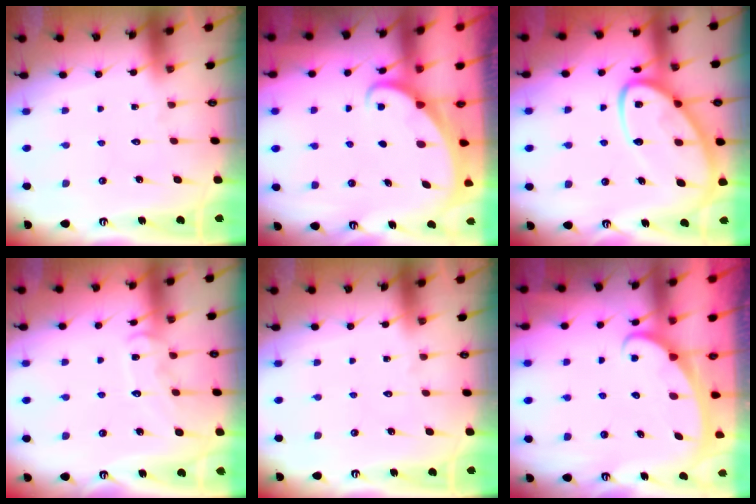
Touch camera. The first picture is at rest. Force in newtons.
{"total": 2.3, "press": 2.3, "slide": 0.2}
{"total": 15.5, "press": 15.4, "slide": 1.5}
{"total": 10.1, "press": 10.1, "slide": 0.7}
{"total": 0.0}
{"total": 2.3, "press": 2.3, "slide": 0.4}